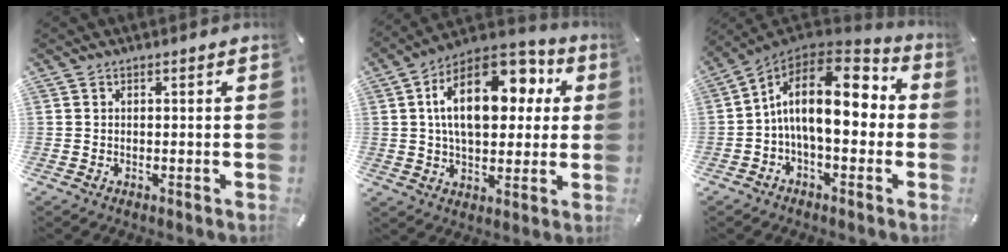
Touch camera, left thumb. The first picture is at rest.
{"total": 19.7, "force": [6.0, 11.5, 14.8], "torque": [-0.259, -0.016, 0.099]}
{"total": 17.9, "force": [1.7, 9.7, 14.9], "torque": [-0.256, -0.003, 0.028]}